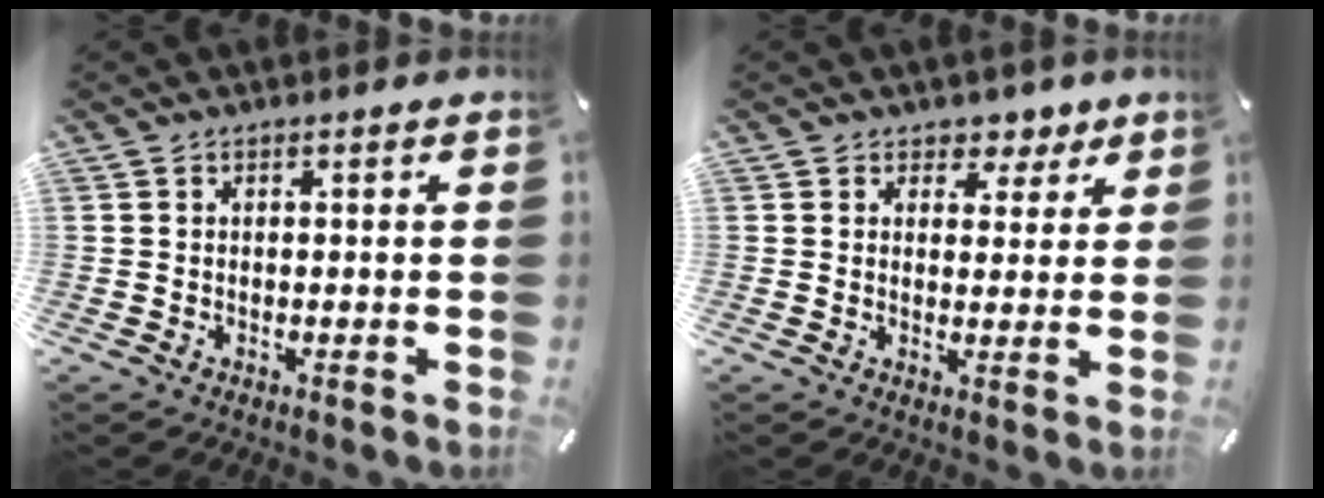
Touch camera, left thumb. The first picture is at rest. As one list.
[{"total": 4.7, "force": [2.6, 3.8, 1.1], "torque": [0.005, -0.016, 0.039]}]